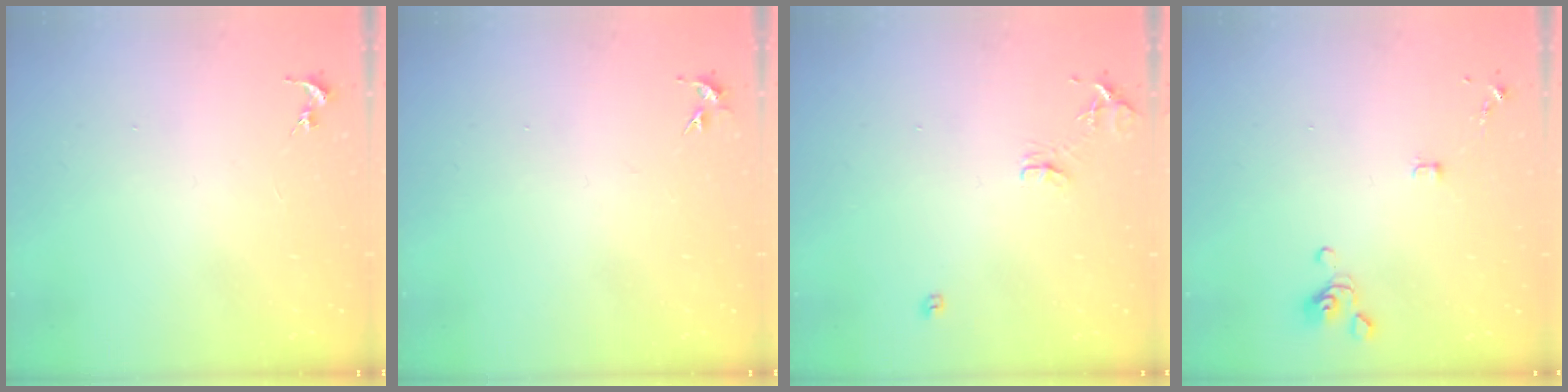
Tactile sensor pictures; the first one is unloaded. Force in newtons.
{"total": 3.6, "press": 3.5, "slide": 0.4}
{"total": 8.6, "press": 8.6, "slide": 0.8}
{"total": 4.2, "press": 4.1, "slide": 1.0}